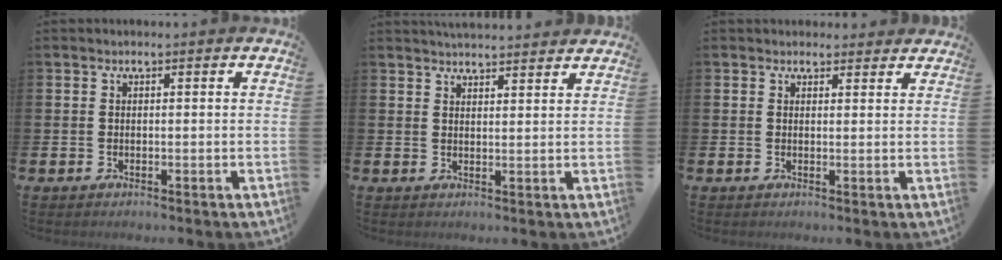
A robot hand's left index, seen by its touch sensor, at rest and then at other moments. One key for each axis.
{"total": 3.2, "fx": 3.2, "fy": 0.1, "fz": 0.1, "tx": -0.003, "ty": -0.016, "tz": 0.058}
{"total": 1.8, "fx": 1.7, "fy": 0.7, "fz": 0.0, "tx": 0.009, "ty": -0.003, "tz": 0.029}